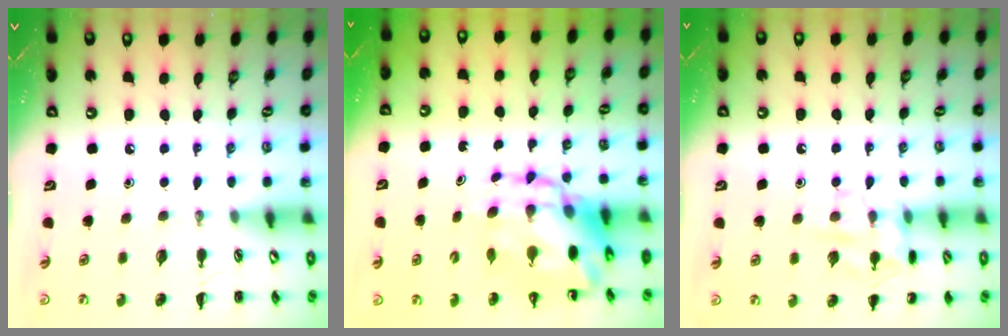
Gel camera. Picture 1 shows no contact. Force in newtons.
{"total": 10.5, "press": 10.1, "slide": 2.7}
{"total": 10.7, "press": 10.7, "slide": 0.6}